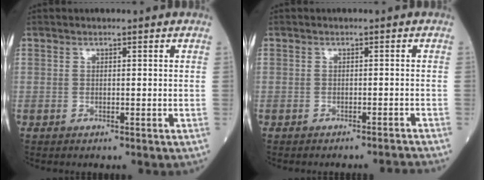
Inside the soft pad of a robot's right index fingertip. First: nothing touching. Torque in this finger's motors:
{"motor_torque": [-0.33, -0.30, 0.06, 0.00]}